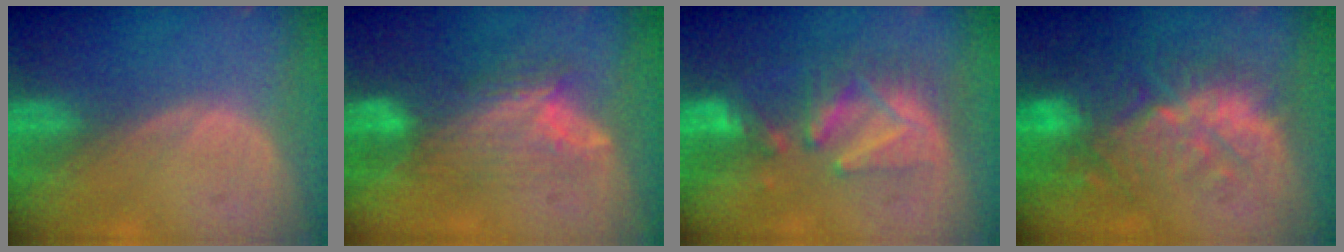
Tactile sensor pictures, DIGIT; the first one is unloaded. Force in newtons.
{"total": 7.4, "press": 7.1, "slide": 1.9}
{"total": 8.3, "press": 7.9, "slide": 2.6}
{"total": 11.0, "press": 9.9, "slide": 4.7}